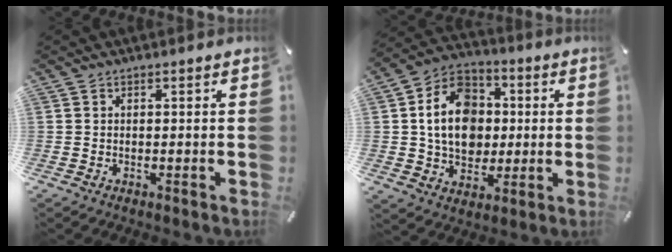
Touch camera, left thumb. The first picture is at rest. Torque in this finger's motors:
{"motor_torque": [0.64, 1.46, 1.49, -1.22, 0.36]}